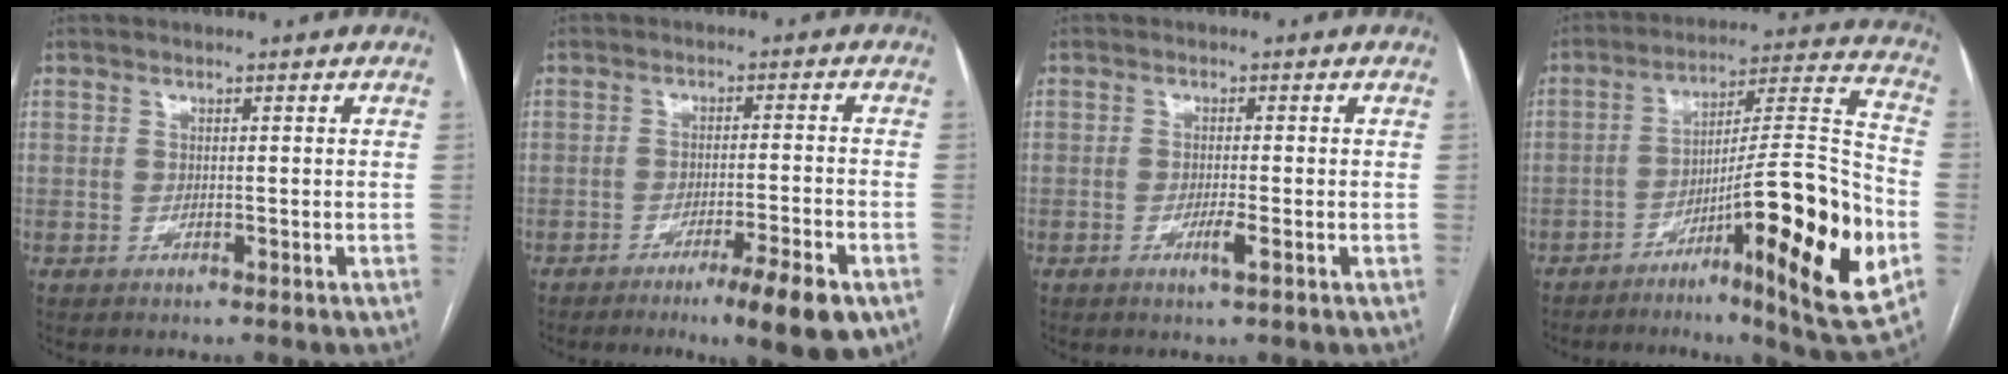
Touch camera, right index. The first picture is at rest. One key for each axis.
{"total": 8.8, "fx": -5.2, "fy": 0.1, "fz": 7.0, "tx": -0.096, "ty": -0.016, "tz": -0.078}
{"total": 2.1, "fx": -0.8, "fy": -0.1, "fz": 1.9, "tx": -0.034, "ty": -0.003, "tz": -0.015}
{"total": 22.1, "fx": -7.4, "fy": 1.7, "fz": 20.7, "tx": -0.279, "ty": 0.006, "tz": -0.108}